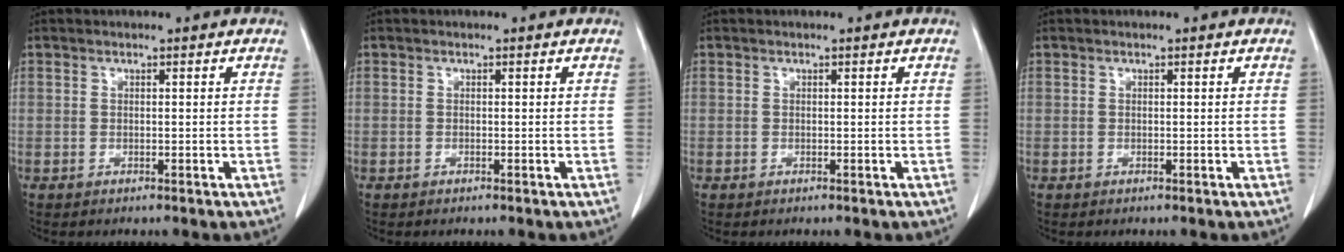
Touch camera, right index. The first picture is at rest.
{"total": 0.0}
{"total": 0.0}
{"total": 0.0}